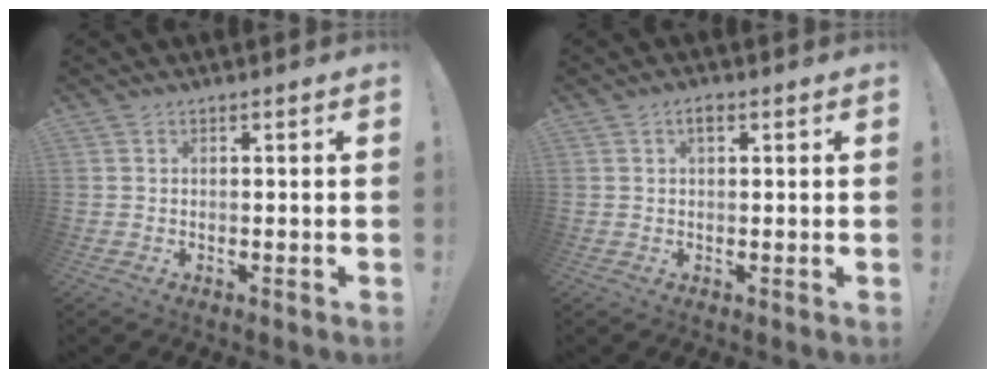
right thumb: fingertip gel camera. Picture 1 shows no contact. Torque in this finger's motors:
{"motor_torque": [-0.11, 0.02, 0.21, 0.31, 0.00]}